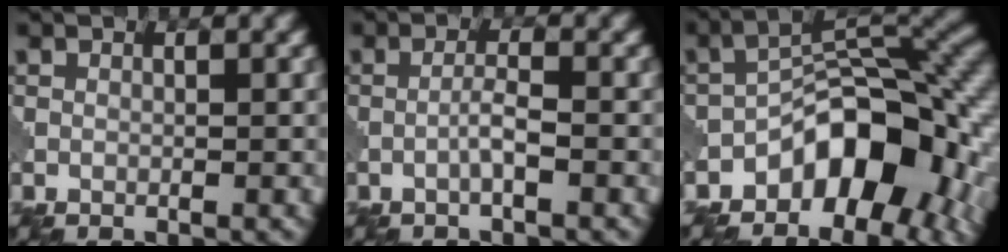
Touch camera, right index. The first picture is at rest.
{"total": 1.8, "force": [-0.7, 0.1, 1.6], "torque": [-0.031, 0.008, -0.017]}
{"total": 10.4, "force": [-4.8, 5.4, 7.4], "torque": [-0.080, 0.016, -0.091]}